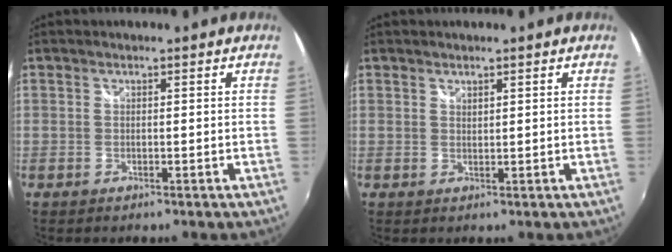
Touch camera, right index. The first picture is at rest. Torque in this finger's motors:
{"motor_torque": [-0.10, 0.17, -0.10, 0.00]}